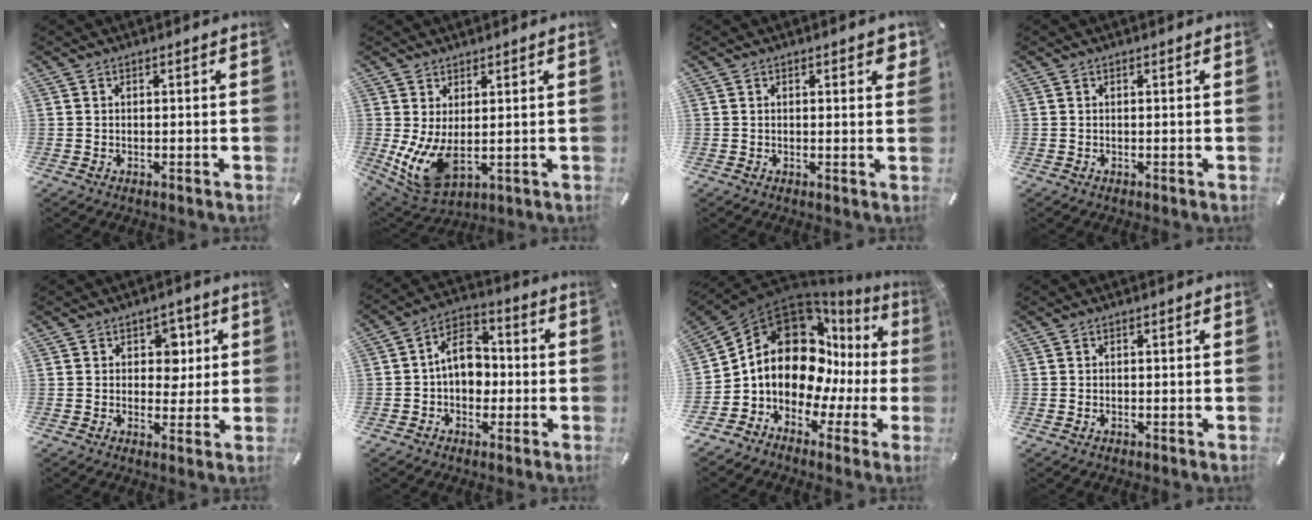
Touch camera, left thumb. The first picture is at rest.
{"total": 9.0, "force": [0.0, 4.8, 7.6], "torque": [-0.165, -0.021, 0.006]}
{"total": 2.1, "force": [1.0, 0.8, 1.6], "torque": [-0.019, -0.002, 0.013]}
{"total": 0.0}
{"total": 5.9, "force": [1.5, 4.8, 3.0], "torque": [-0.024, -0.005, 0.017]}
{"total": 10.1, "force": [-0.4, 7.6, 6.6], "torque": [-0.120, 0.016, -0.005]}
{"total": 16.1, "force": [3.7, 12.1, 9.9], "torque": [-0.174, -0.056, 0.058]}
{"total": 0.5, "force": [-0.1, 0.3, 0.4], "torque": [-0.007, 0.000, -0.003]}